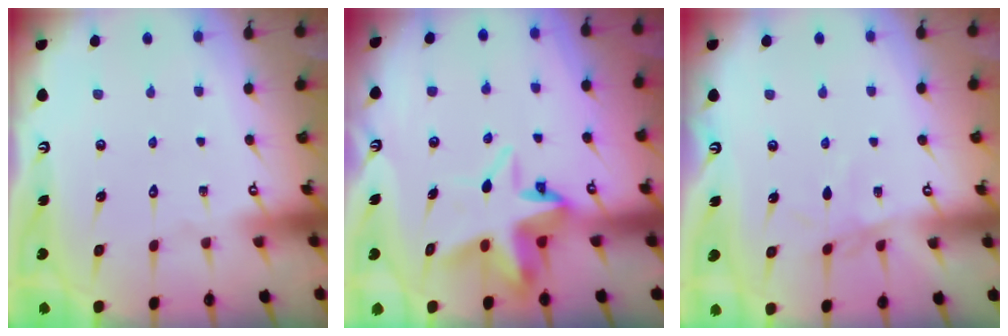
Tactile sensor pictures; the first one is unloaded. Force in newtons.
{"total": 7.7, "press": 7.6, "slide": 1.2}
{"total": 2.9, "press": 2.8, "slide": 0.5}